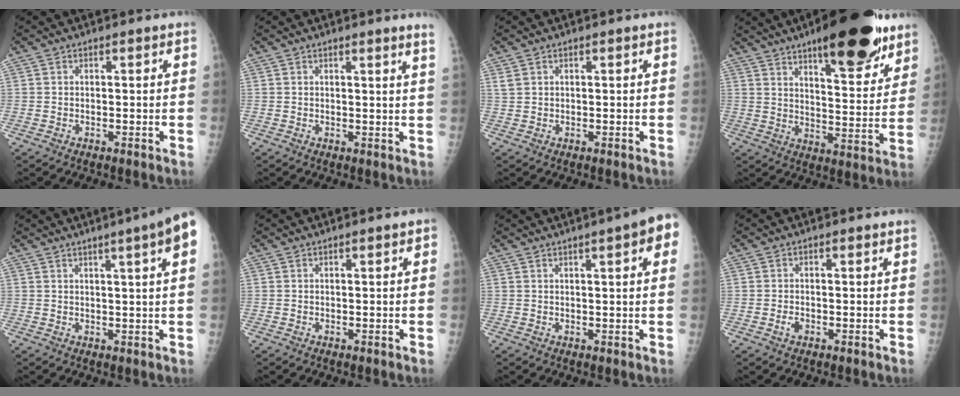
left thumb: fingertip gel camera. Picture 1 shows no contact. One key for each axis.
{"total": 3.2, "fx": 2.5, "fy": -0.9, "fz": 1.8, "tx": -0.028, "ty": -0.017, "tz": 0.020}
{"total": 1.1, "fx": 0.7, "fy": 0.8, "fz": 0.4, "tx": -0.005, "ty": 0.002, "tz": 0.016}
{"total": 21.1, "fx": 13.6, "fy": 6.6, "fz": 14.7, "tx": -0.172, "ty": -0.063, "tz": 0.200}
{"total": 9.0, "fx": 4.4, "fy": -0.1, "fz": 7.8, "tx": -0.096, "ty": 0.007, "tz": 0.047}
{"total": 0.9, "fx": 0.2, "fy": 0.3, "fz": 0.8, "tx": -0.008, "ty": 0.003, "tz": 0.001}
{"total": 8.0, "fx": 3.5, "fy": 1.4, "fz": 7.1, "tx": -0.077, "ty": 0.008, "tz": 0.037}
{"total": 1.4, "fx": -0.6, "fy": 0.9, "fz": 0.8, "tx": -0.014, "ty": 0.001, "tz": -0.011}